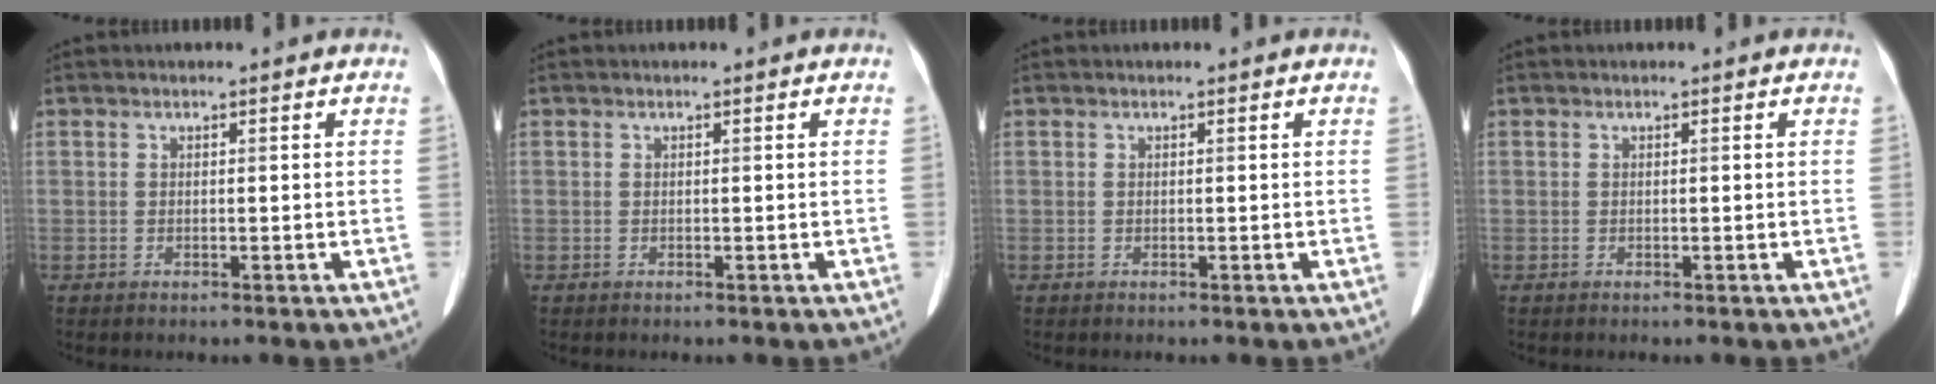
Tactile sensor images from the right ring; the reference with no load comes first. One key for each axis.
{"total": 0.0}
{"total": 0.0}
{"total": 0.0}